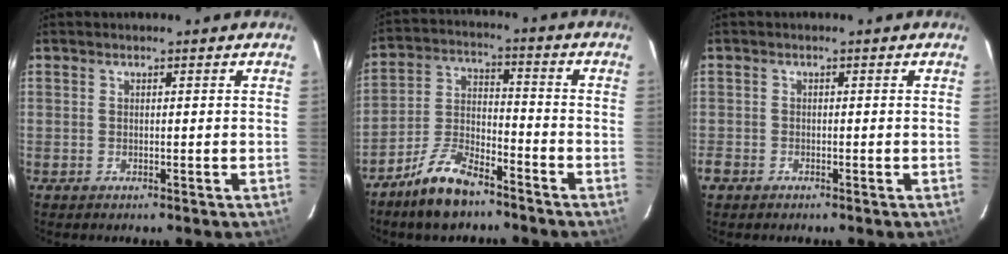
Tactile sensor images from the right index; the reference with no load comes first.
{"total": 10.6, "force": [-8.1, 3.6, 5.9], "torque": [-0.132, 0.009, -0.154]}
{"total": 1.8, "force": [-1.2, 1.2, 0.3], "torque": [-0.014, -0.001, -0.024]}